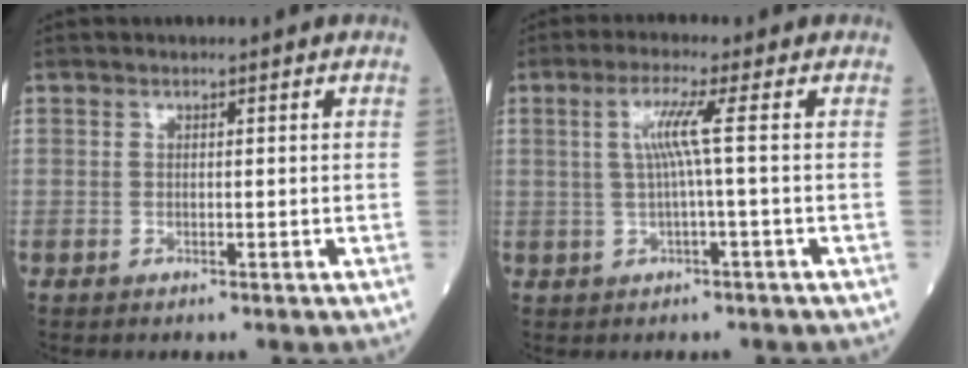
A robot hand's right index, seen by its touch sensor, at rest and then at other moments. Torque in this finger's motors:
{"motor_torque": [0.36, -0.03, 0.35, 0.11]}